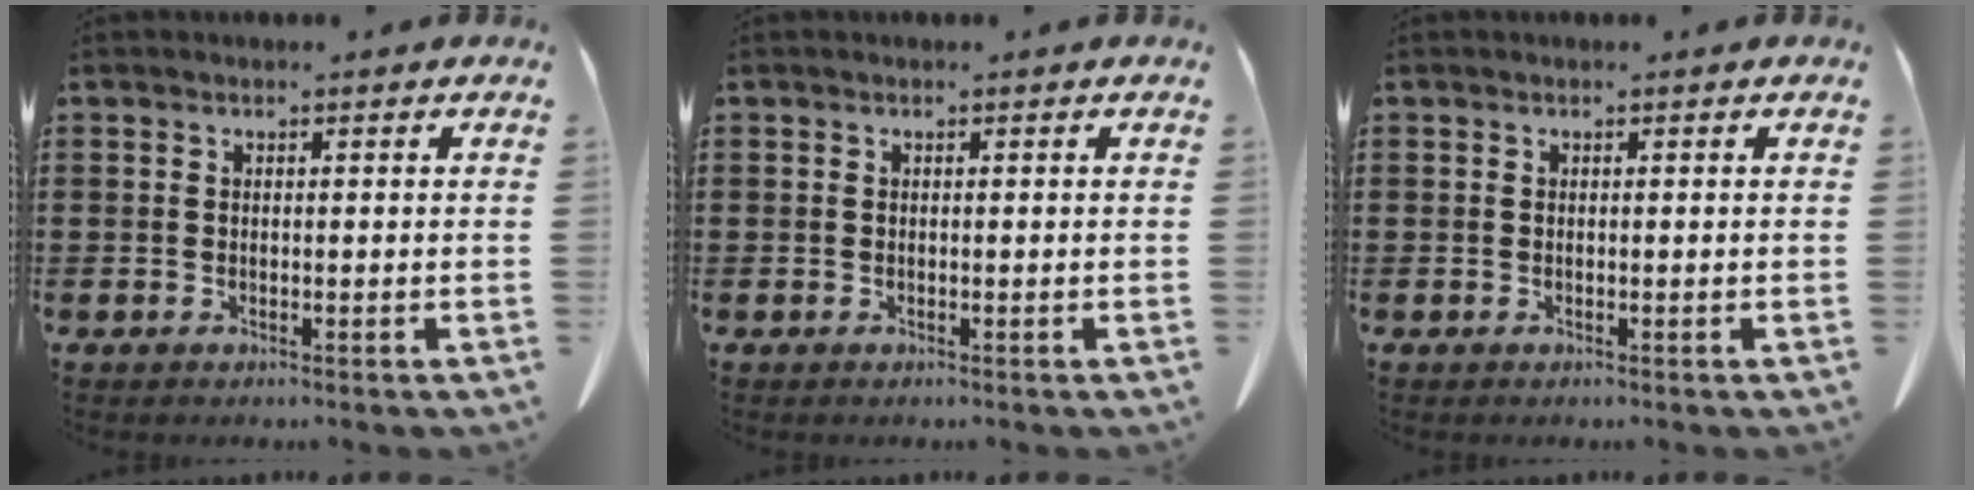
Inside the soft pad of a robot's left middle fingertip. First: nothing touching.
{"total": 0.0}
{"total": 0.0}